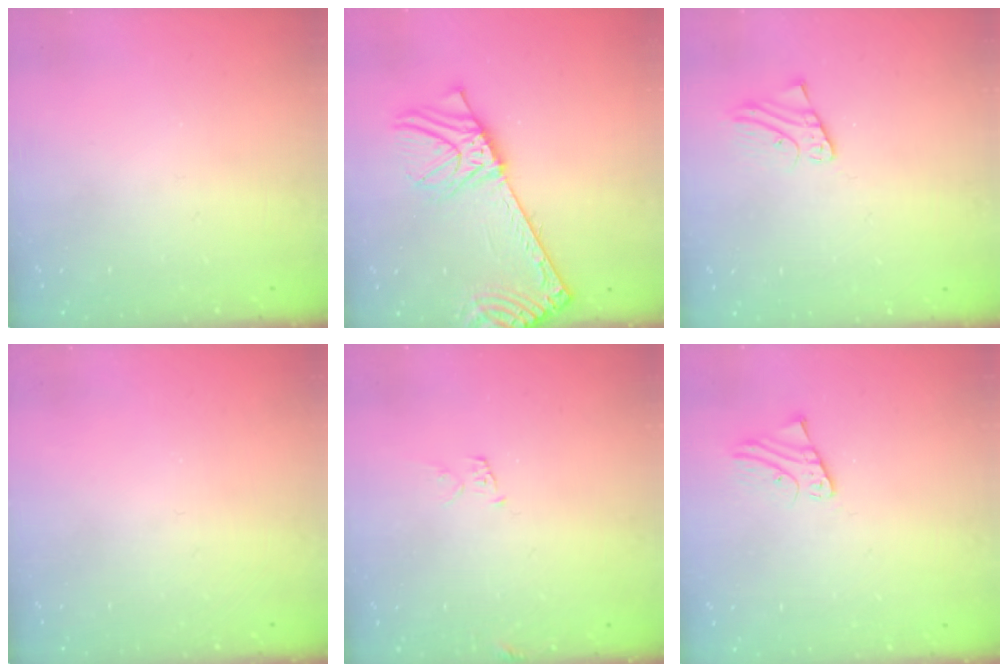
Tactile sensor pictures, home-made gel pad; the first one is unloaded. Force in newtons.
{"total": 11.0, "press": 10.6, "slide": 2.8}
{"total": 2.7, "press": 2.7, "slide": 0.2}
{"total": 0.0}
{"total": 5.0, "press": 5.0, "slide": 0.1}
{"total": 1.8, "press": 1.8, "slide": 0.2}